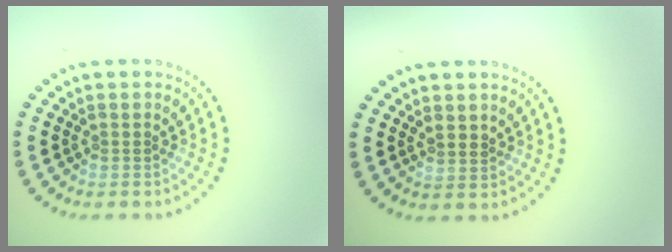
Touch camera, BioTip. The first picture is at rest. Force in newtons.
{"total": 0.7, "press": 0.5, "slide": 0.4}